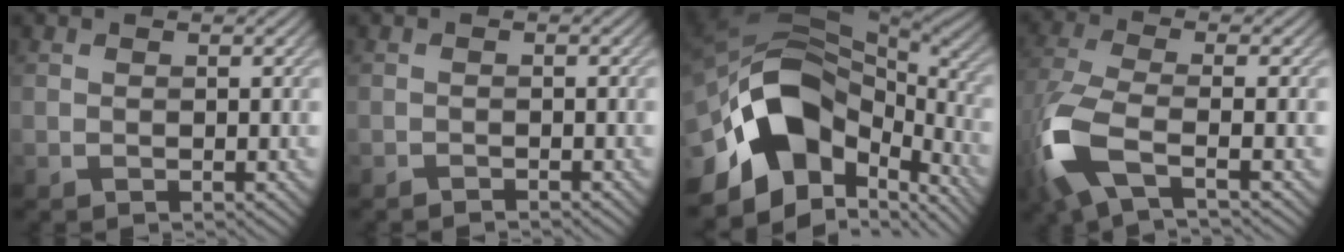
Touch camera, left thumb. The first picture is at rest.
{"total": 0.8, "force": [-0.7, -0.2, 0.0], "torque": [0.002, 0.001, -0.018]}
{"total": 16.7, "force": [-5.7, 10.6, 11.7], "torque": [-0.265, -0.011, -0.086]}
{"total": 10.0, "force": [-4.0, 3.4, 8.5], "torque": [-0.219, -0.026, -0.089]}